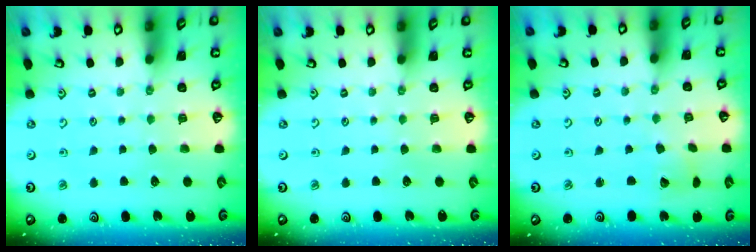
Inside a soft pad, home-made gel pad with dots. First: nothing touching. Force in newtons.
{"total": 0.0}
{"total": 2.5, "press": 2.5, "slide": 0.4}